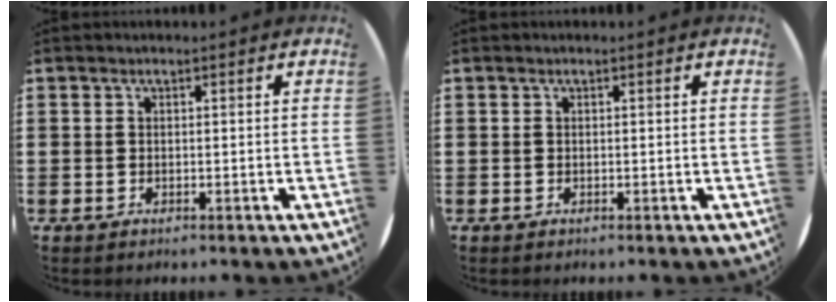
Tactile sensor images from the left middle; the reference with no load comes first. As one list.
[{"total": 0.0}]